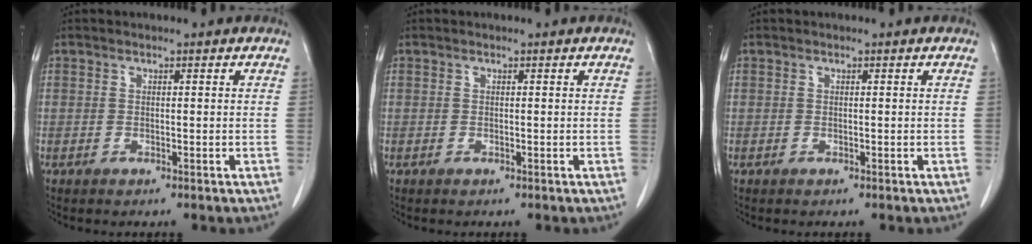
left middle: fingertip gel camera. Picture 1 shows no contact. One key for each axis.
{"total": 0.0}
{"total": 0.0}